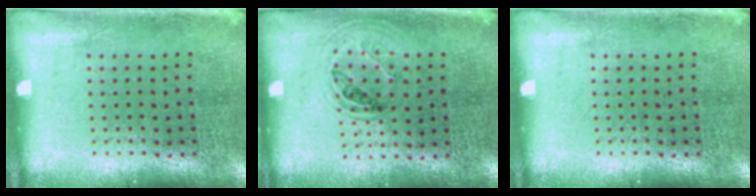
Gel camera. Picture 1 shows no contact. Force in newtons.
{"total": 1.0, "press": 0.9, "slide": 0.3}
{"total": 0.0}